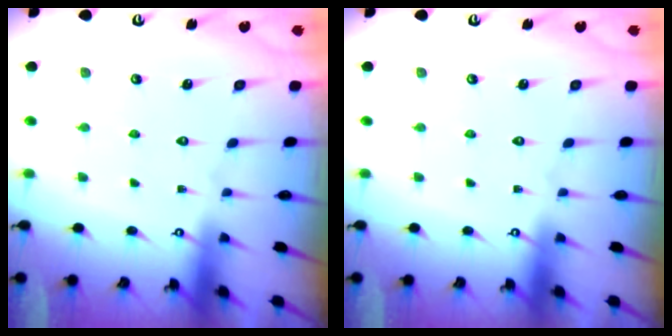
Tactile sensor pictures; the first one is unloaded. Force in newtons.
{"total": 0.0}